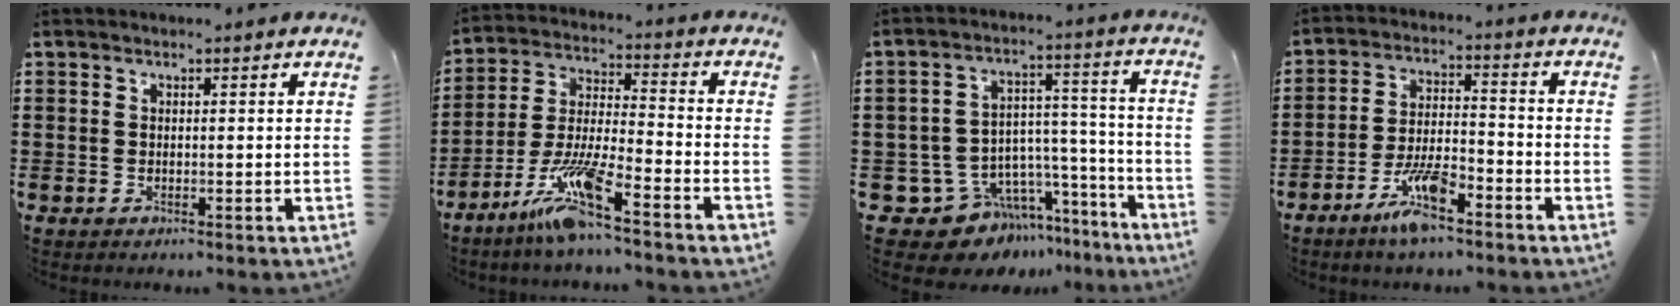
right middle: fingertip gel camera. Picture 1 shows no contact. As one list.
[{"total": 10.5, "force": [-7.6, 0.6, 7.3], "torque": [-0.160, -0.010, -0.153]}, {"total": 9.8, "force": [-7.5, 6.0, 1.8], "torque": [-0.046, 0.019, -0.130]}, {"total": 7.9, "force": [-5.3, 2.1, 5.5], "torque": [-0.119, 0.003, -0.101]}]